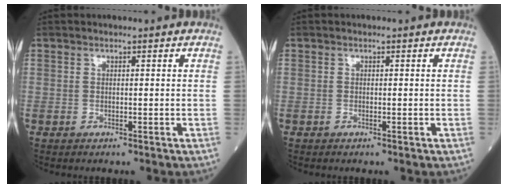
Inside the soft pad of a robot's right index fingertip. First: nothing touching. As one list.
[{"total": 0.0}]